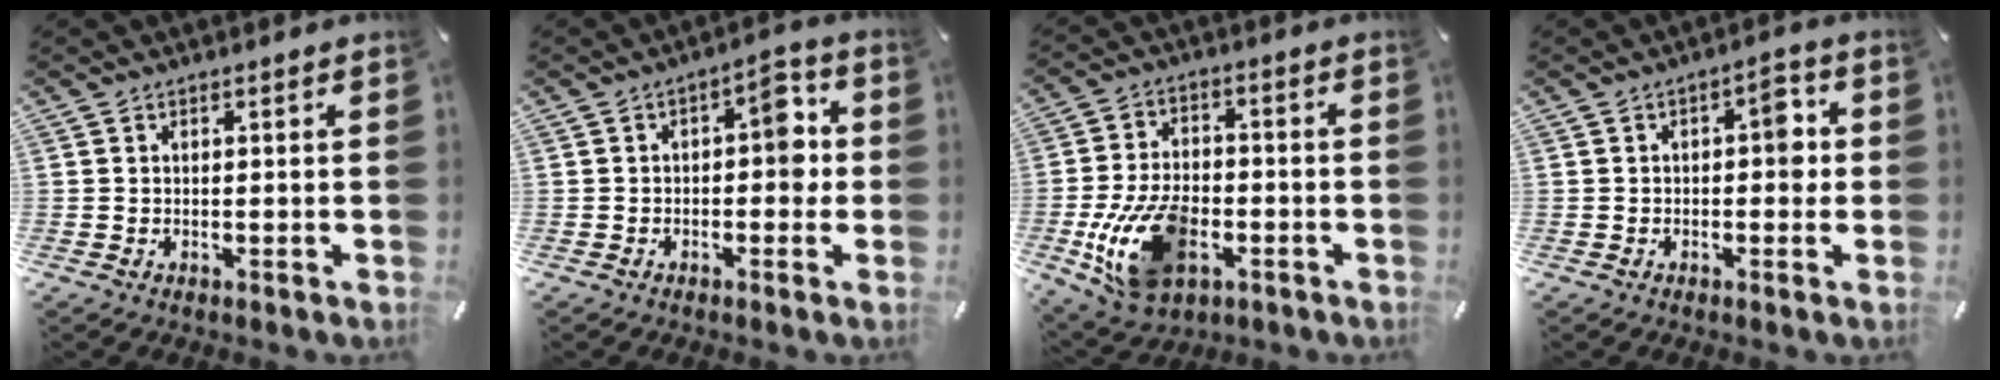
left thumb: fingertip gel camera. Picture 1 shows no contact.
{"total": 7.5, "force": [-0.1, 4.2, 6.3], "torque": [-0.070, 0.005, -0.014]}
{"total": 14.9, "force": [-4.2, 10.2, 10.1], "torque": [-0.198, 0.007, -0.073]}
{"total": 5.6, "force": [0.1, 3.1, 4.7], "torque": [-0.050, 0.002, -0.010]}